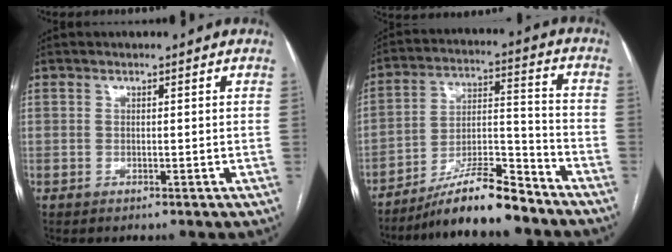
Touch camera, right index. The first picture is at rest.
{"total": 12.9, "force": [-10.8, 1.5, 6.9], "torque": [-0.112, 0.011, -0.185]}